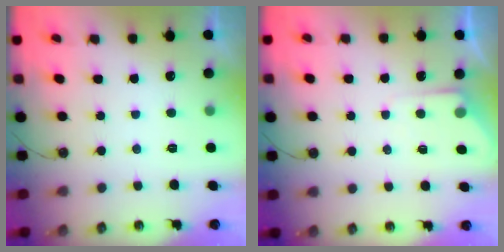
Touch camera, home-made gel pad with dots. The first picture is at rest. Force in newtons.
{"total": 3.4, "press": 3.4, "slide": 0.6}